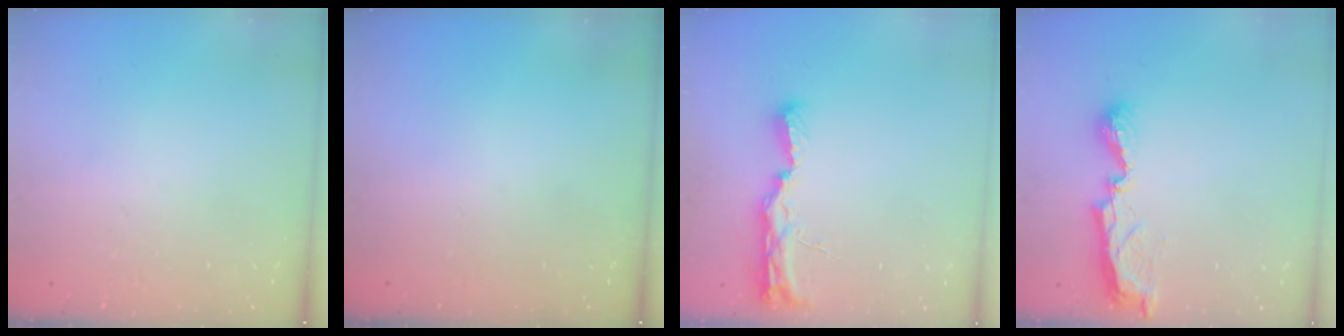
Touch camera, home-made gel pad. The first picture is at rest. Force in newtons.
{"total": 0.0}
{"total": 8.8, "press": 8.7, "slide": 0.9}
{"total": 7.7, "press": 7.6, "slide": 0.7}